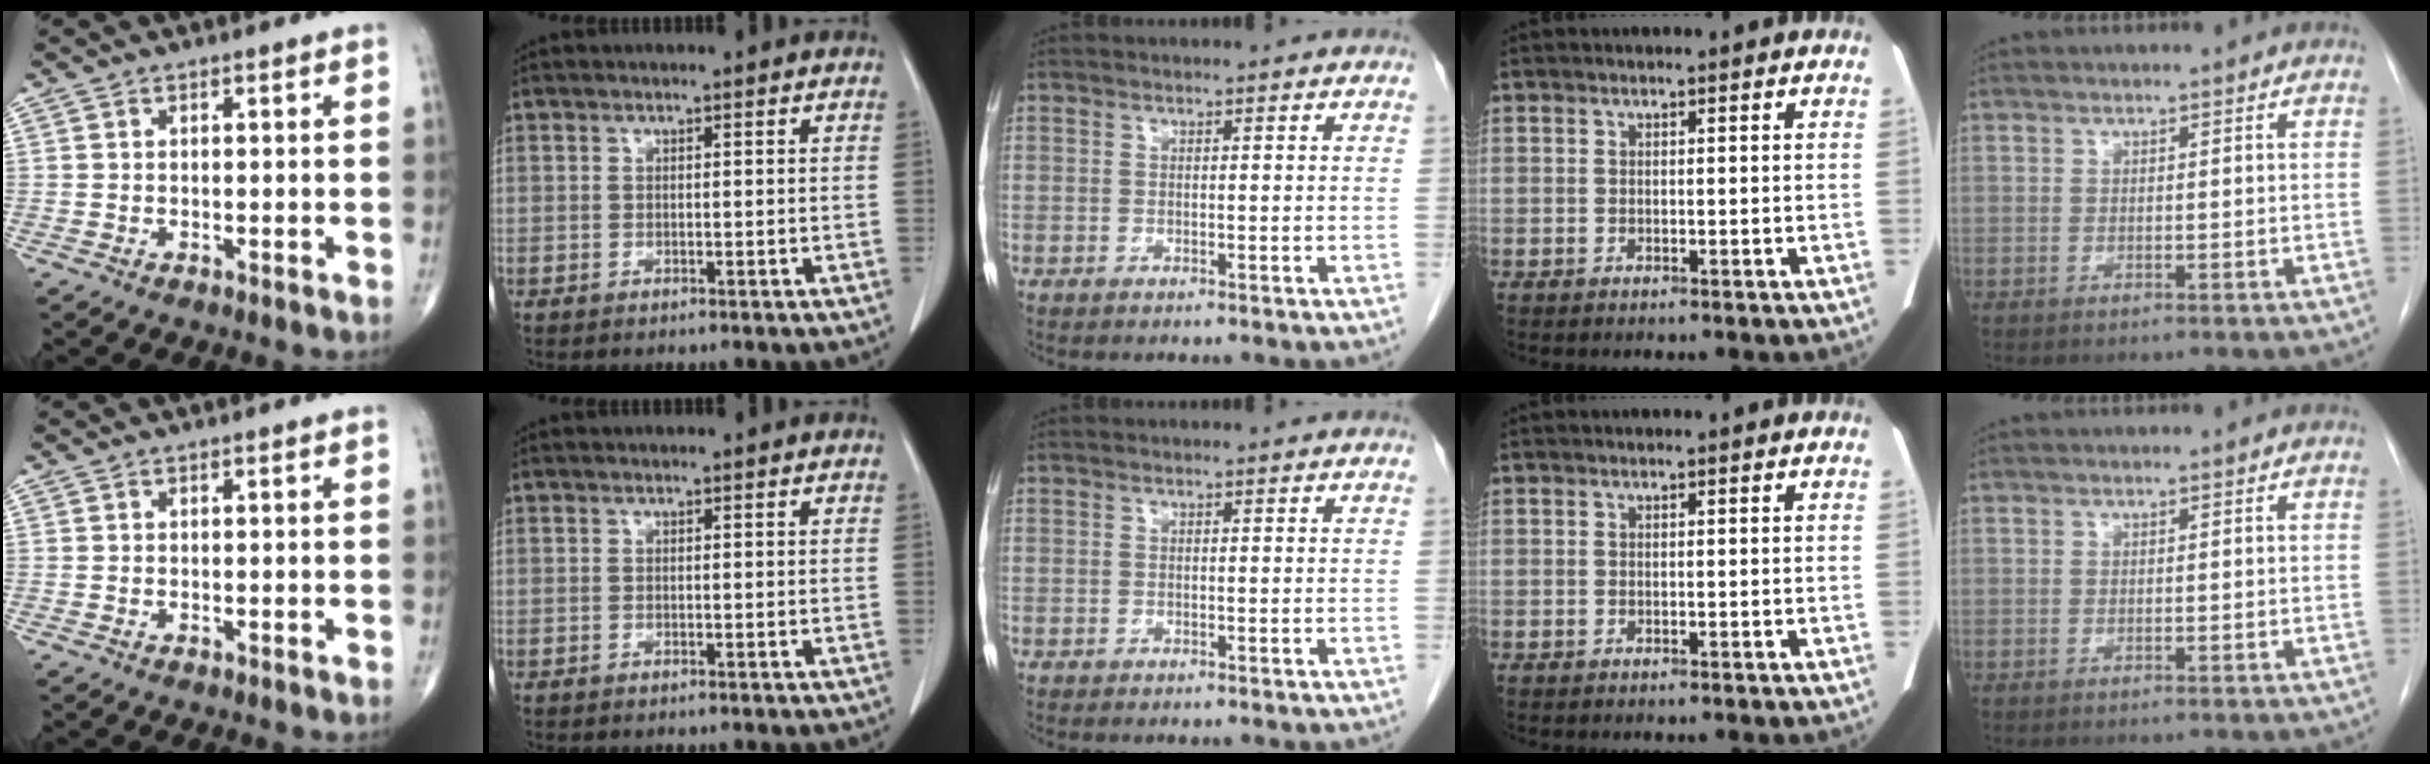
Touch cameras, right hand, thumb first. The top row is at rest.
{}